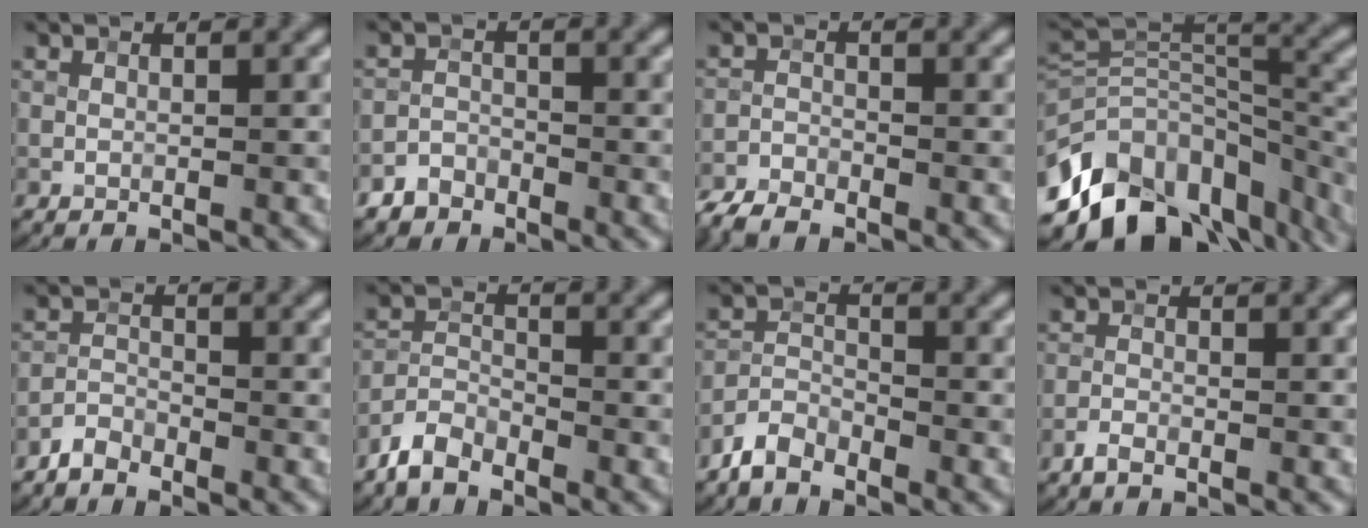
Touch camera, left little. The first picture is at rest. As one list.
[{"total": 1.9, "force": [-1.6, 1.0, -0.2], "torque": [0.015, 0.006, -0.032]}, {"total": 3.0, "force": [-2.8, 0.9, 0.7], "torque": [-0.014, -0.010, -0.066]}, {"total": 13.3, "force": [-7.6, 7.9, 7.5], "torque": [-0.153, 0.003, -0.117]}, {"total": 1.8, "force": [-1.7, 0.5, 0.1], "torque": [0.002, 0.006, -0.039]}, {"total": 3.0, "force": [-2.7, 1.1, 0.8], "torque": [-0.014, 0.003, -0.064]}, {"total": 2.7, "force": [-2.5, 1.0, 0.6], "torque": [-0.009, 0.005, -0.059]}, {"total": 1.2, "force": [-1.1, 0.3, 0.4], "torque": [-0.005, 0.000, -0.024]}]